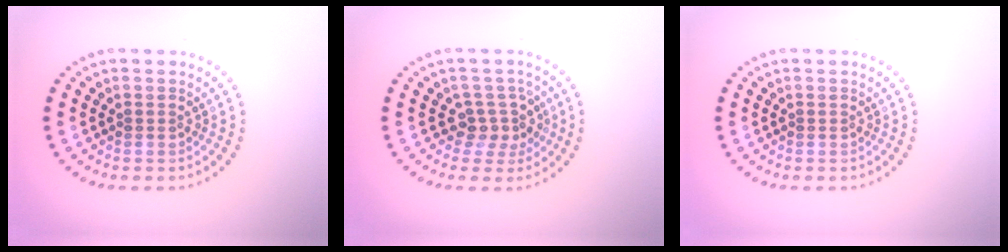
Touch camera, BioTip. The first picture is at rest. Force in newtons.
{"total": 2.6, "press": 2.0, "slide": 1.6}
{"total": 0.0}